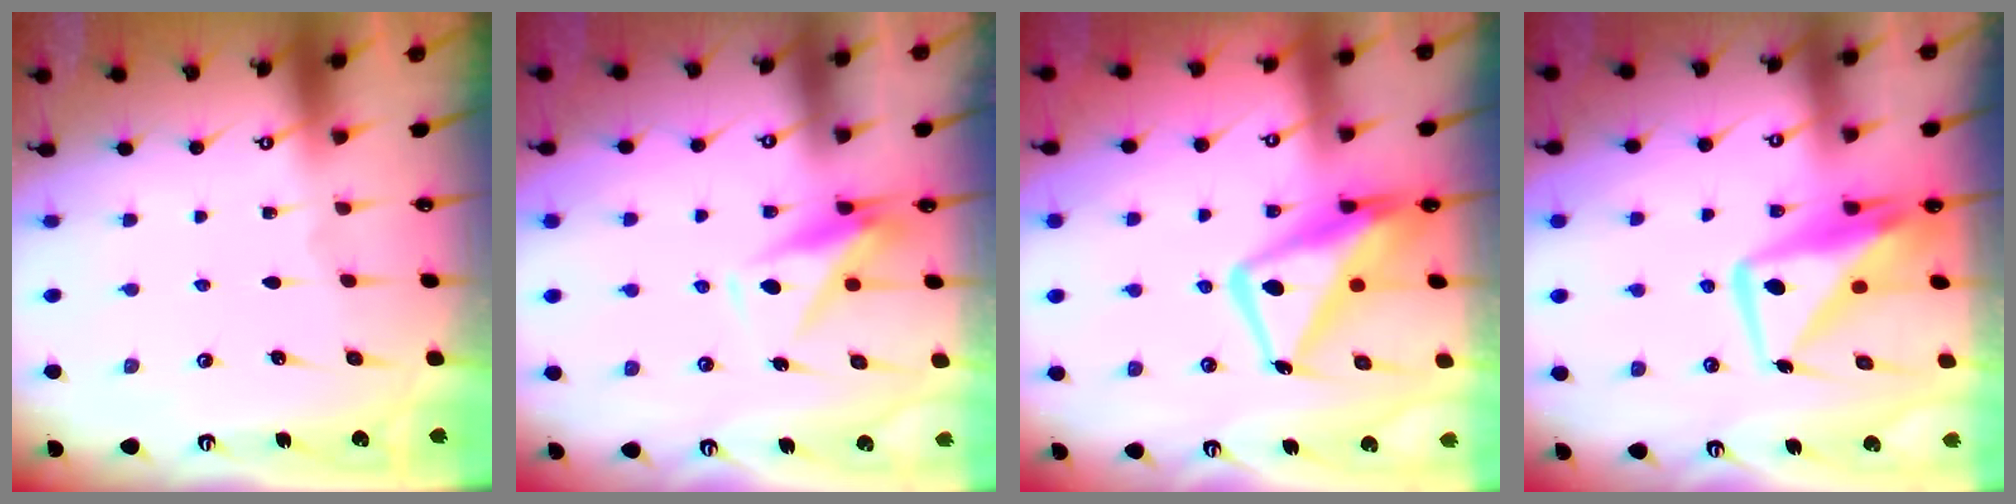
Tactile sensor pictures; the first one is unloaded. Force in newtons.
{"total": 8.1, "press": 8.0, "slide": 1.2}
{"total": 14.0, "press": 13.9, "slide": 1.6}
{"total": 11.8, "press": 11.7, "slide": 0.9}